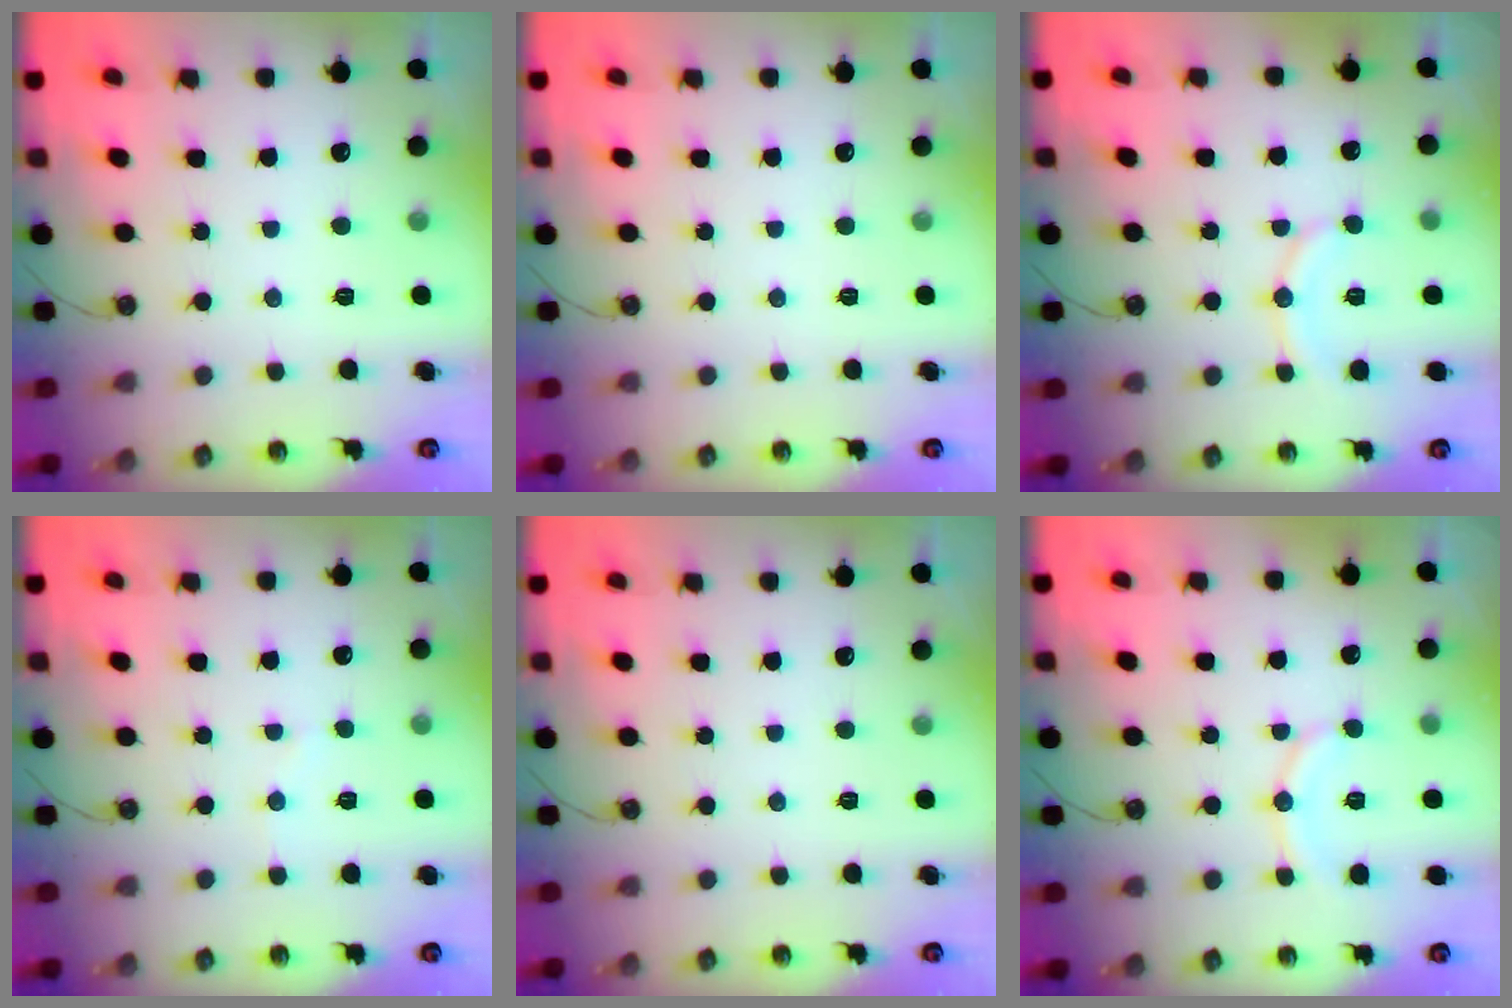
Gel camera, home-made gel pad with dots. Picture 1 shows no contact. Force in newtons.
{"total": 0.0}
{"total": 9.4, "press": 9.3, "slide": 1.0}
{"total": 3.9, "press": 3.9, "slide": 0.4}
{"total": 0.0}
{"total": 9.4, "press": 9.3, "slide": 1.0}